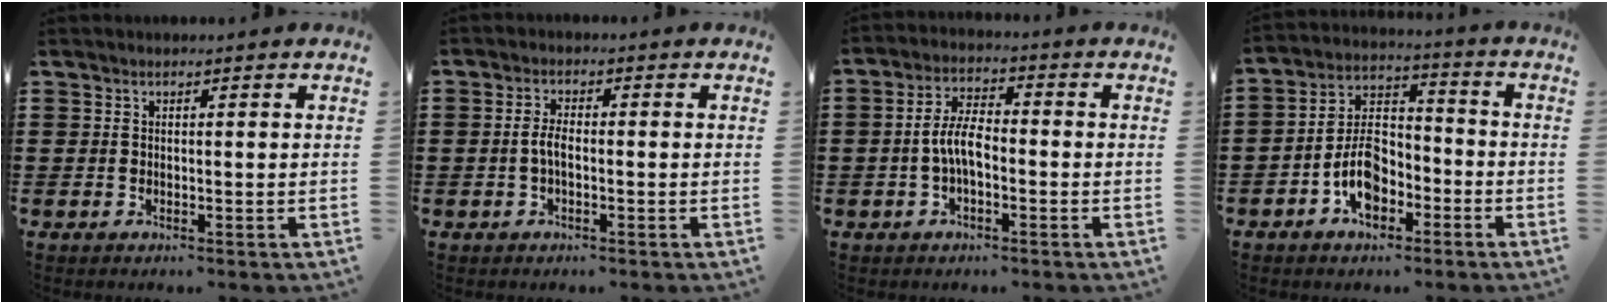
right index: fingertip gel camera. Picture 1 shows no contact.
{"total": 2.7, "force": [-0.6, 1.0, 2.5], "torque": [-0.062, -0.003, -0.016]}
{"total": 5.8, "force": [-1.1, 2.6, 5.1], "torque": [-0.111, 0.004, -0.025]}
{"total": 7.8, "force": [-3.6, 4.6, 5.1], "torque": [-0.113, 0.012, -0.070]}